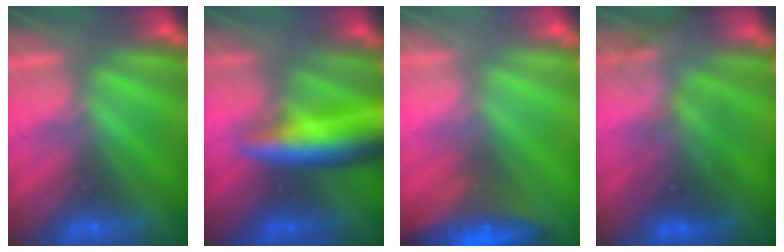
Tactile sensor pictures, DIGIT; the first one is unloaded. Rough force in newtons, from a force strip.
{"total": 8.4}
{"total": 7.5}
{"total": 2.6}